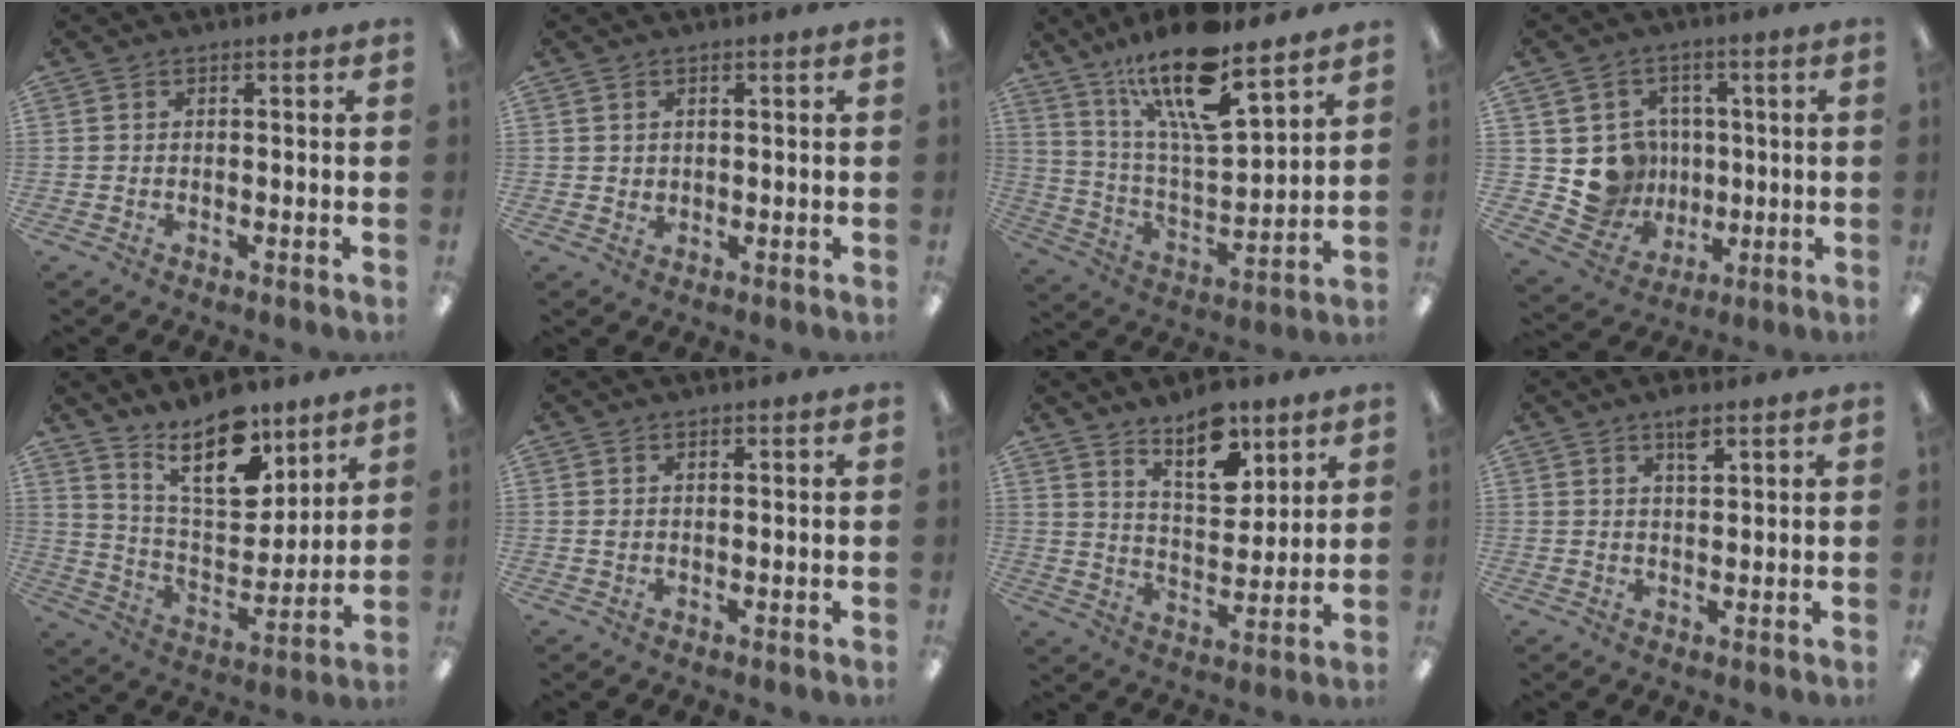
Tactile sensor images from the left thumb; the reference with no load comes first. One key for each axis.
{"total": 1.6, "fx": 1.0, "fy": 1.3, "fz": 0.2, "tx": -0.004, "ty": 0.001, "tz": 0.019}
{"total": 20.0, "fx": 14.2, "fy": 5.7, "fz": 12.8, "tx": -0.227, "ty": -0.082, "tz": 0.239}
{"total": 10.4, "fx": 1.1, "fy": 10.1, "fz": 2.1, "tx": -0.046, "ty": -0.008, "tz": 0.035}
{"total": 18.2, "fx": 12.4, "fy": 8.1, "fz": 10.6, "tx": -0.169, "ty": -0.070, "tz": 0.215}
{"total": 0.9, "fx": 0.4, "fy": 0.6, "fz": 0.4, "tx": -0.010, "ty": 0.002, "tz": 0.007}
{"total": 12.6, "fx": 9.1, "fy": 5.7, "fz": 6.7, "tx": -0.097, "ty": -0.053, "tz": 0.160}
{"total": 3.7, "fx": 2.5, "fy": 1.1, "fz": 2.5, "tx": -0.039, "ty": -0.005, "tz": 0.041}